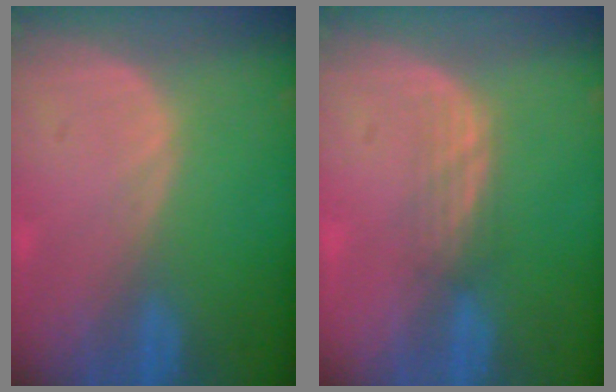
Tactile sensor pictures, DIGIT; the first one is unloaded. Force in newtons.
{"total": 2.1, "press": 2.1, "slide": 0.3}